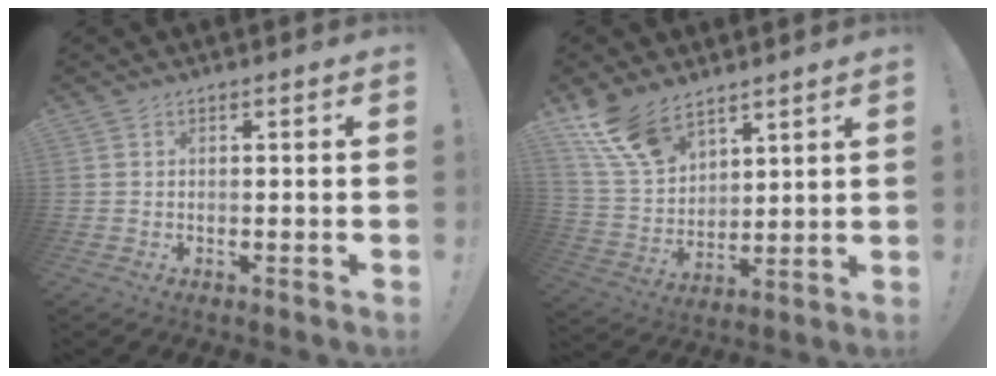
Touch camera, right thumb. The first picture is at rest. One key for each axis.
{"total": 14.0, "fx": 10.1, "fy": 7.2, "fz": 6.5, "tx": -0.132, "ty": -0.059, "tz": 0.196}